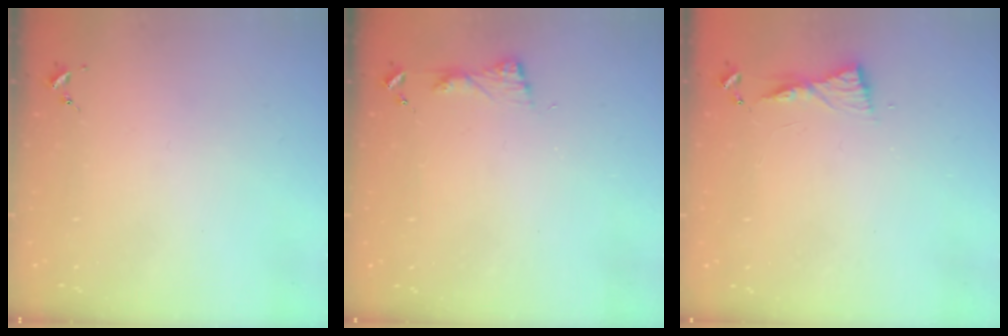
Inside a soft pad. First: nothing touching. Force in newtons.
{"total": 5.0, "press": 4.9, "slide": 0.6}
{"total": 5.6, "press": 5.6, "slide": 0.5}